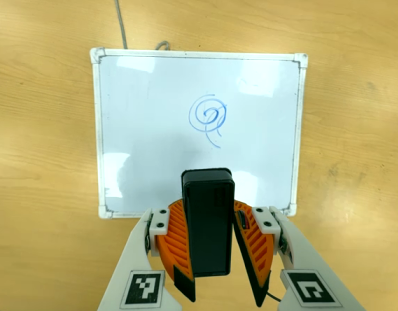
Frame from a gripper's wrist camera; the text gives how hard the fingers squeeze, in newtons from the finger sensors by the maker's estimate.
{"total": 7.8, "left": 8.5, "right": 7.0}